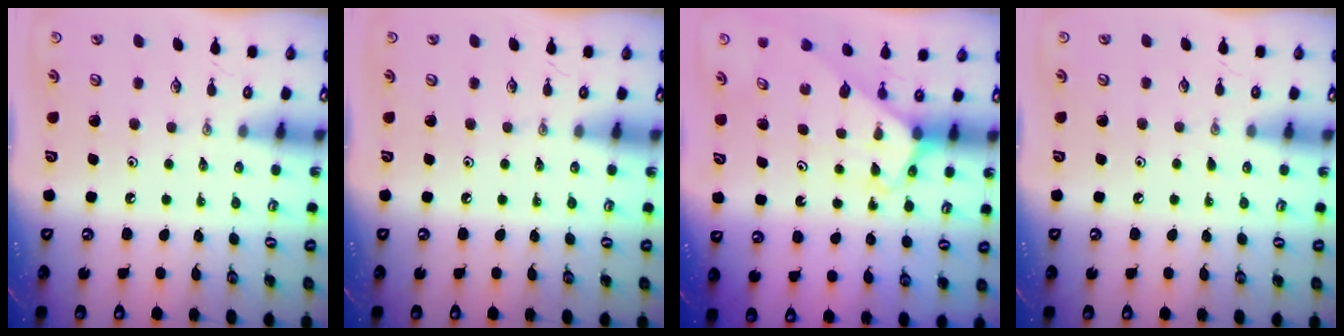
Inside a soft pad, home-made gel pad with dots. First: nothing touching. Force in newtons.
{"total": 0.0}
{"total": 3.1, "press": 3.1, "slide": 0.2}
{"total": 2.8, "press": 2.8, "slide": 0.3}